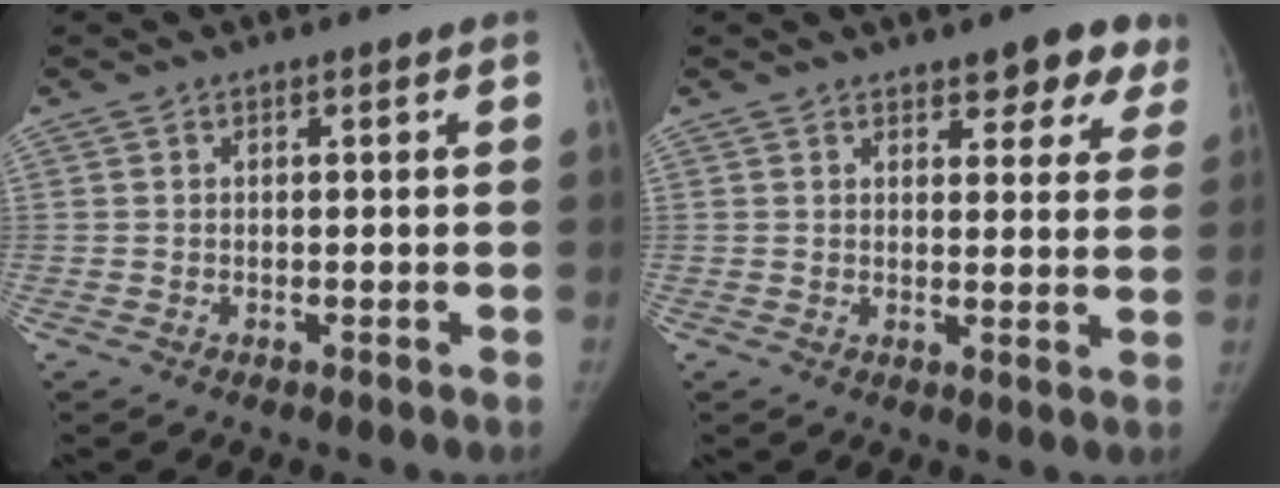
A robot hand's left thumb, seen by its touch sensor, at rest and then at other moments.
{"total": 7.5, "force": [5.2, 3.5, 4.1], "torque": [-0.007, -0.023, 0.058]}